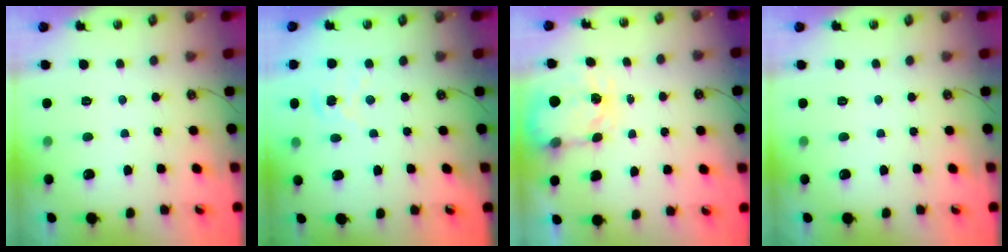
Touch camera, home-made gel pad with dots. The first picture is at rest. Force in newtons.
{"total": 1.6, "press": 1.6, "slide": 0.2}
{"total": 3.7, "press": 3.7, "slide": 0.5}
{"total": 0.0}